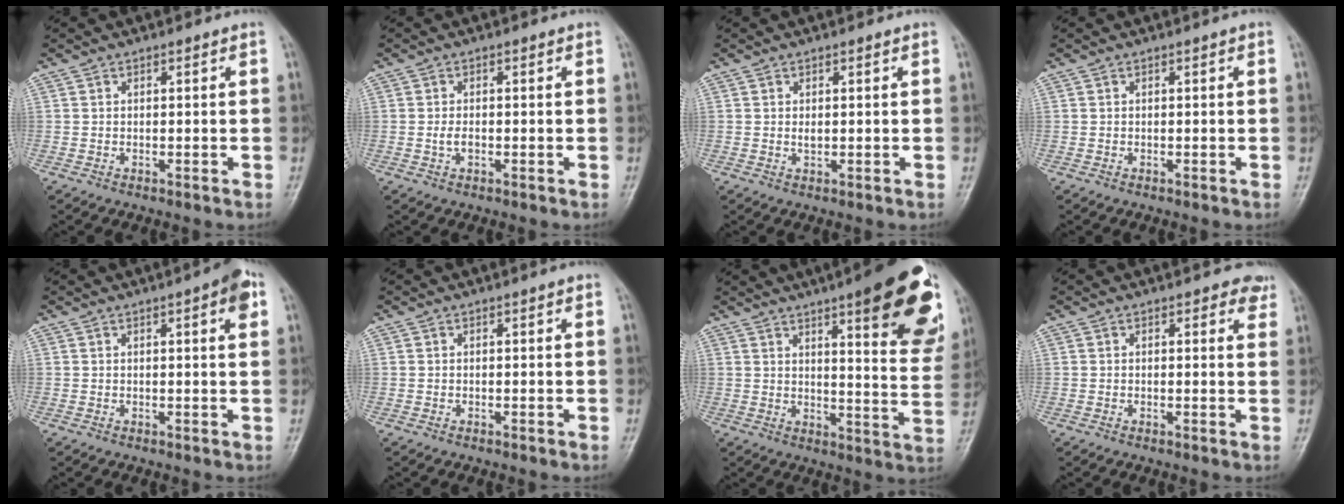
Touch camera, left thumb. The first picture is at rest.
{"total": 1.7, "force": [-0.3, 1.0, 1.4], "torque": [-0.025, 0.000, -0.007]}
{"total": 1.2, "force": [0.3, 0.7, 0.9], "torque": [-0.012, -0.003, 0.007]}
{"total": 0.0}
{"total": 4.0, "force": [1.6, 0.8, 3.5], "torque": [-0.042, 0.000, 0.018]}
{"total": 0.0}
{"total": 21.5, "force": [11.2, 5.1, 17.7], "torque": [-0.195, -0.047, 0.144]}
{"total": 2.8, "force": [1.9, 1.6, 1.4], "torque": [0.007, -0.008, 0.012]}